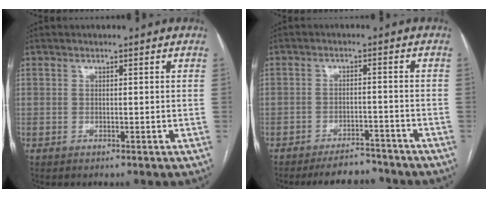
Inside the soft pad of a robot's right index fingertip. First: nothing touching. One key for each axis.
{"total": 6.1, "fx": -5.8, "fy": 1.6, "fz": 1.3, "tx": -0.012, "ty": -0.002, "tz": -0.089}